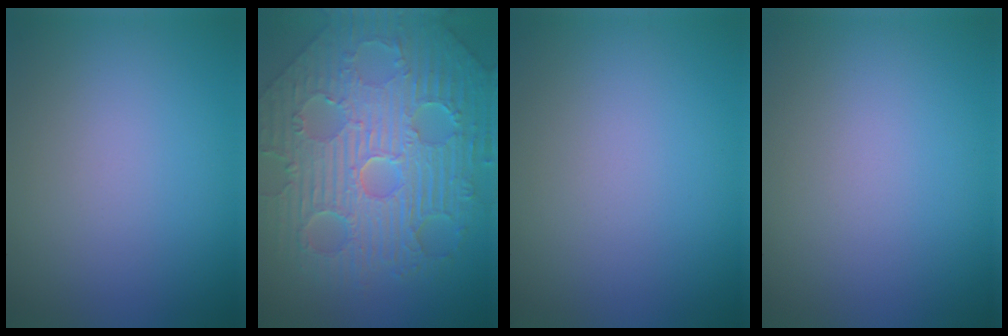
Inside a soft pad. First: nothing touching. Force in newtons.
{"total": 11.8, "press": 7.7, "slide": 8.9}
{"total": 0.0}
{"total": 0.0}